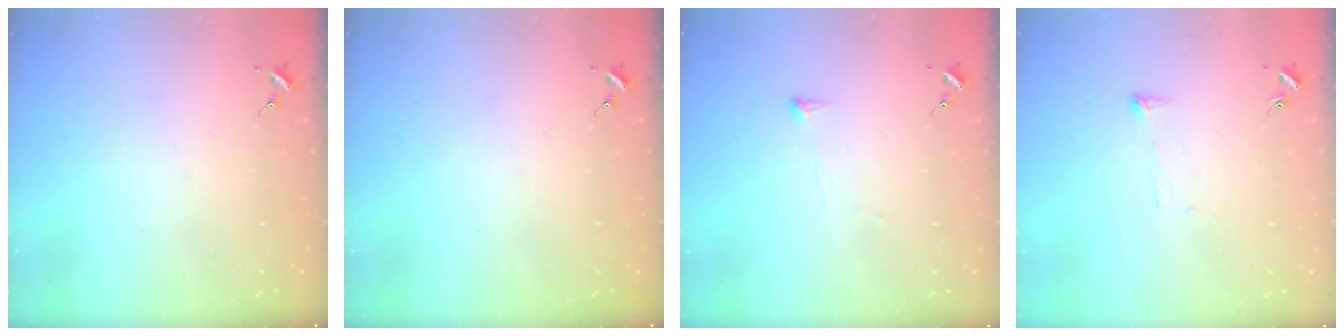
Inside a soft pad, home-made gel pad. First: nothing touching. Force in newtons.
{"total": 0.0}
{"total": 2.9, "press": 2.9, "slide": 0.4}
{"total": 3.7, "press": 3.6, "slide": 0.7}